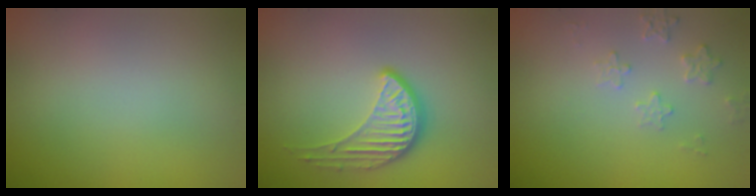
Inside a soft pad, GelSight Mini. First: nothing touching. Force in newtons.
{"total": 4.0, "press": 3.0, "slide": 2.7}
{"total": 1.9, "press": 1.8, "slide": 0.2}